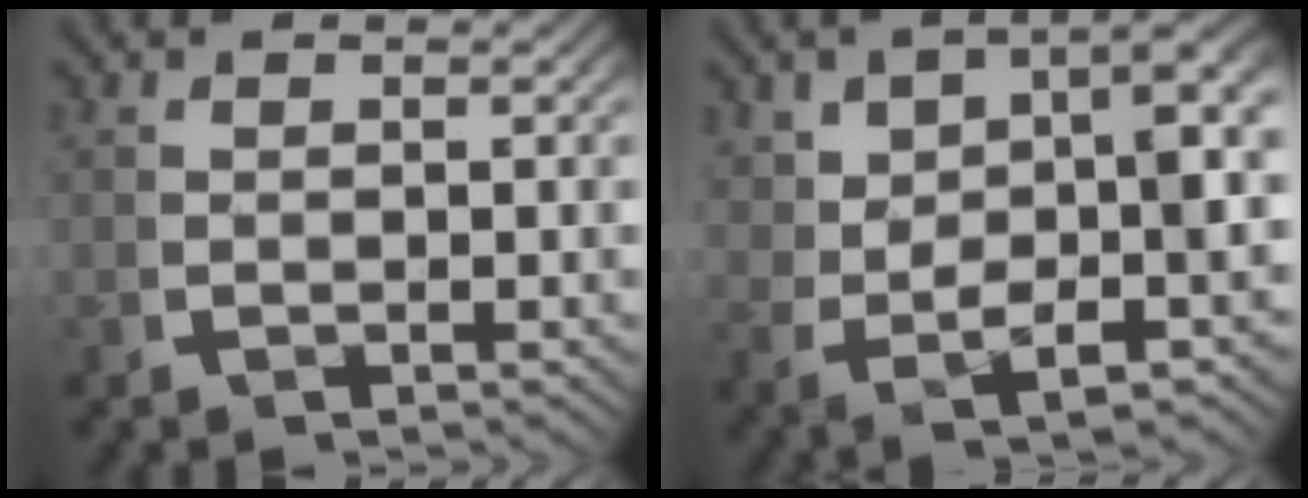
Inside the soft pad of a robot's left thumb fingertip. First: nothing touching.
{"total": 9.7, "force": [1.6, 5.5, 7.9], "torque": [-0.115, -0.009, 0.037]}